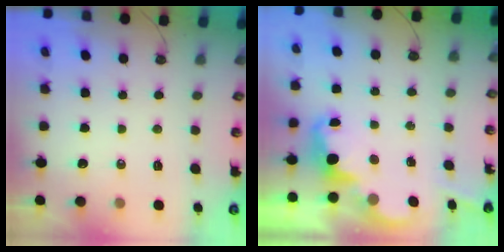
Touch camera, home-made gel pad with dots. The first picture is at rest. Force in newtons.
{"total": 2.5, "press": 2.4, "slide": 0.5}